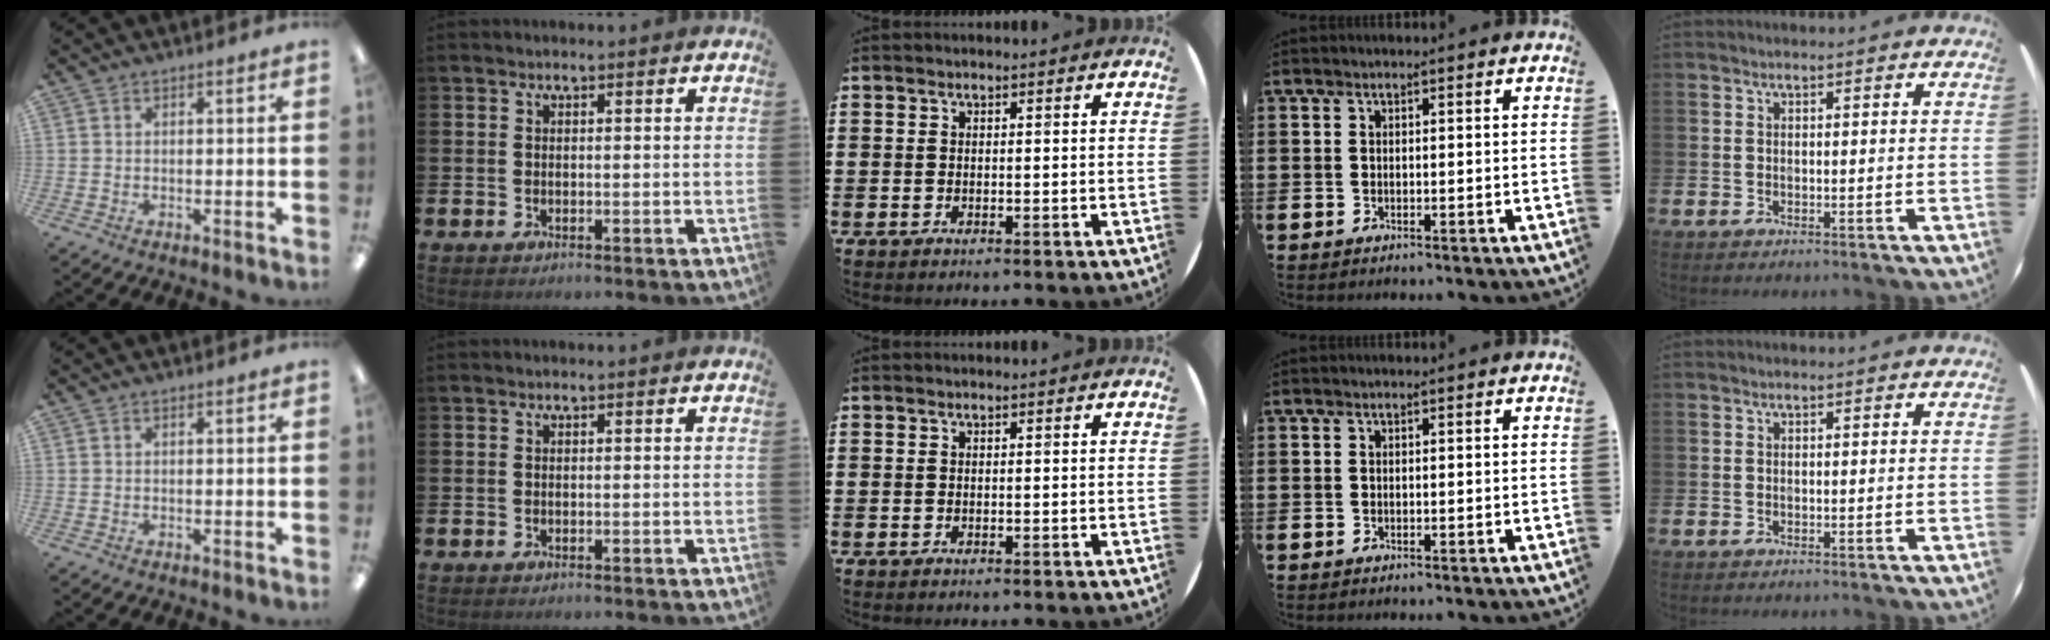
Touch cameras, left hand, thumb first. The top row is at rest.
{}